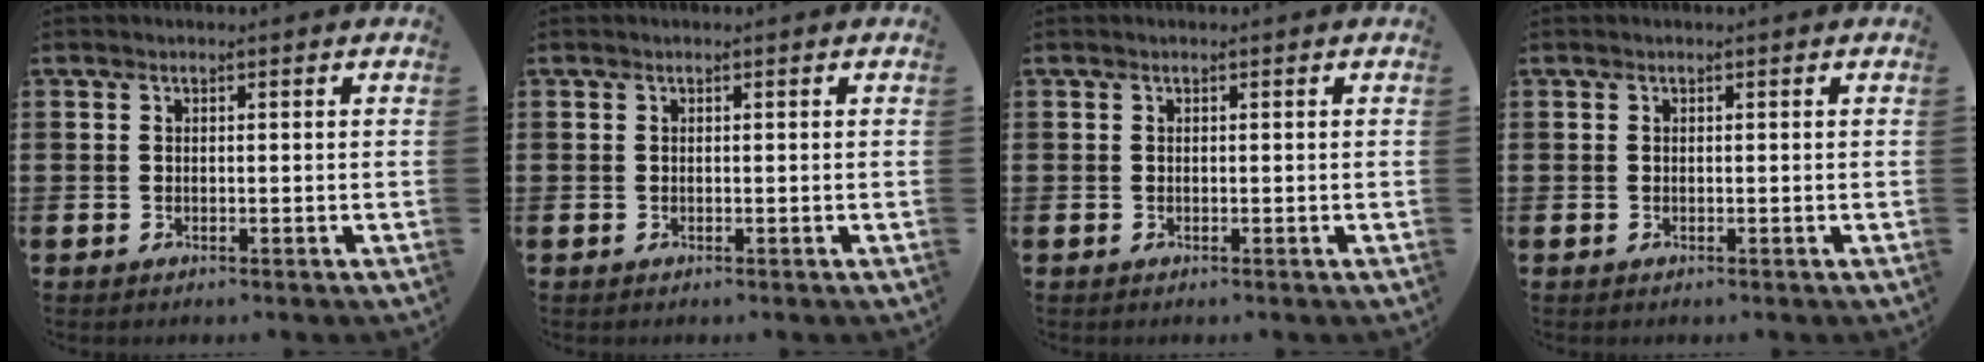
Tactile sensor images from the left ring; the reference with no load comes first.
{"total": 0.0}
{"total": 0.0}
{"total": 0.0}